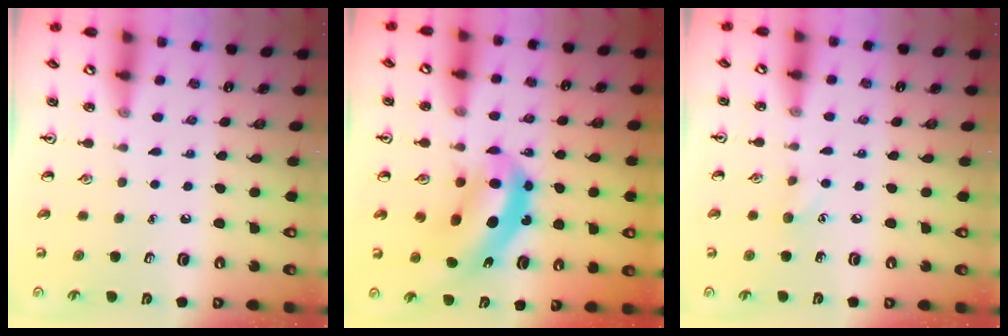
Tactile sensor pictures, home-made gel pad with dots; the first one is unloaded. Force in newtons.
{"total": 10.0, "press": 9.6, "slide": 3.0}
{"total": 4.6, "press": 4.4, "slide": 1.4}